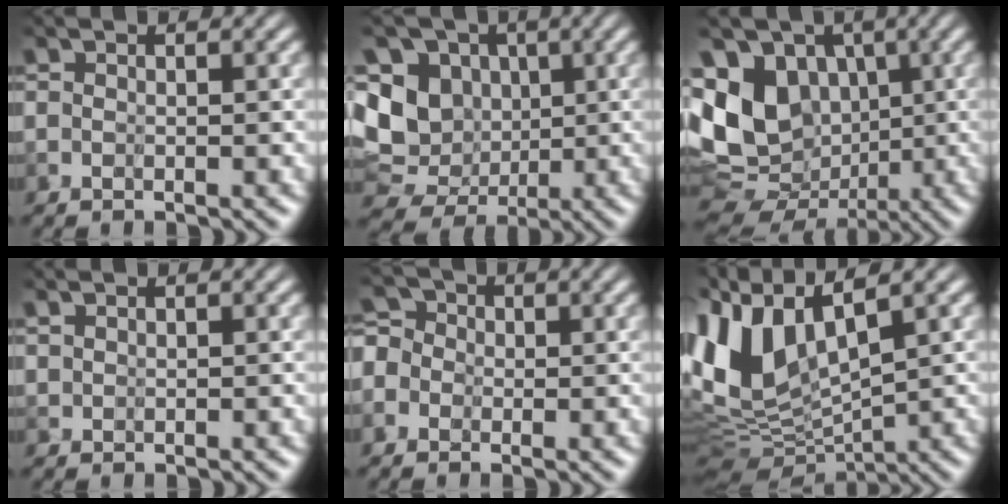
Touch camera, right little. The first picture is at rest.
{"total": 7.7, "force": [0.5, 6.9, 3.5], "torque": [-0.087, -0.001, 0.001]}
{"total": 10.0, "force": [1.1, 8.1, 5.7], "torque": [-0.131, -0.001, 0.011]}
{"total": 0.8, "force": [0.8, 0.3, 0.0], "torque": [-0.006, -0.002, 0.010]}
{"total": 3.2, "force": [-0.4, 3.0, 0.8], "torque": [-0.035, 0.021, -0.042]}
{"total": 7.2, "force": [3.7, 2.1, 5.8], "torque": [-0.159, -0.005, 0.070]}